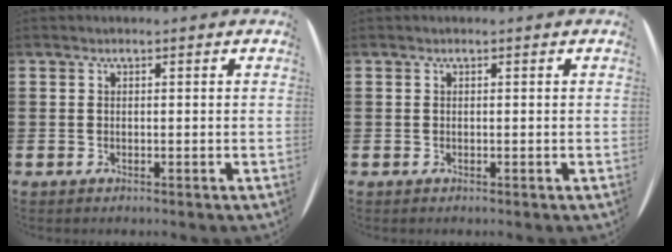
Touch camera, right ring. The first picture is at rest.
{"total": 0.0}